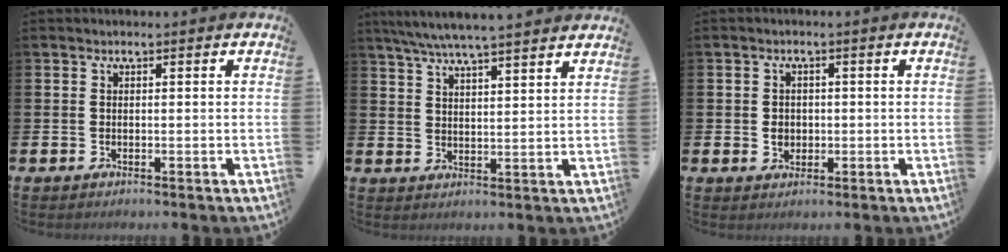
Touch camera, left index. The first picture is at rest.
{"total": 6.2, "force": [5.9, -0.1, 1.8], "torque": [-0.060, -0.025, 0.108]}
{"total": 2.0, "force": [-0.1, 1.8, 0.8], "torque": [0.004, -0.003, -0.008]}